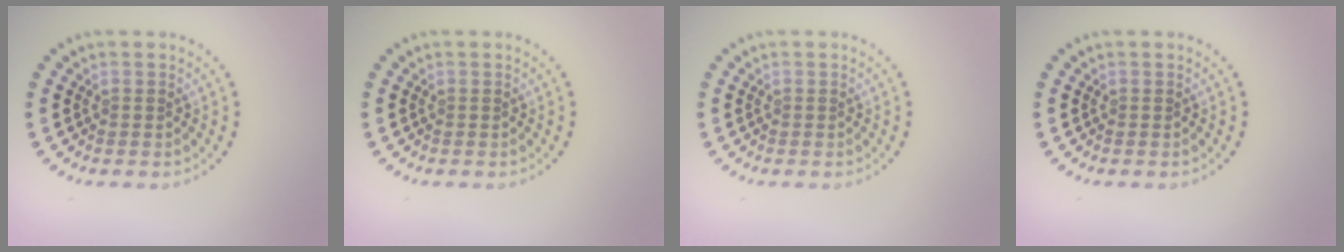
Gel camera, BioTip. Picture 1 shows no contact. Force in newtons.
{"total": 0.0}
{"total": 0.0}
{"total": 0.0}